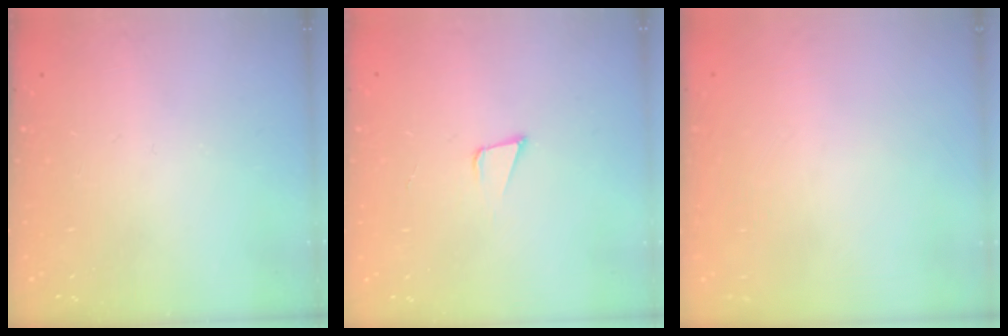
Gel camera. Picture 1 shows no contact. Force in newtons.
{"total": 3.1, "press": 1.7, "slide": 2.6}
{"total": 1.6, "press": 1.6, "slide": 0.1}